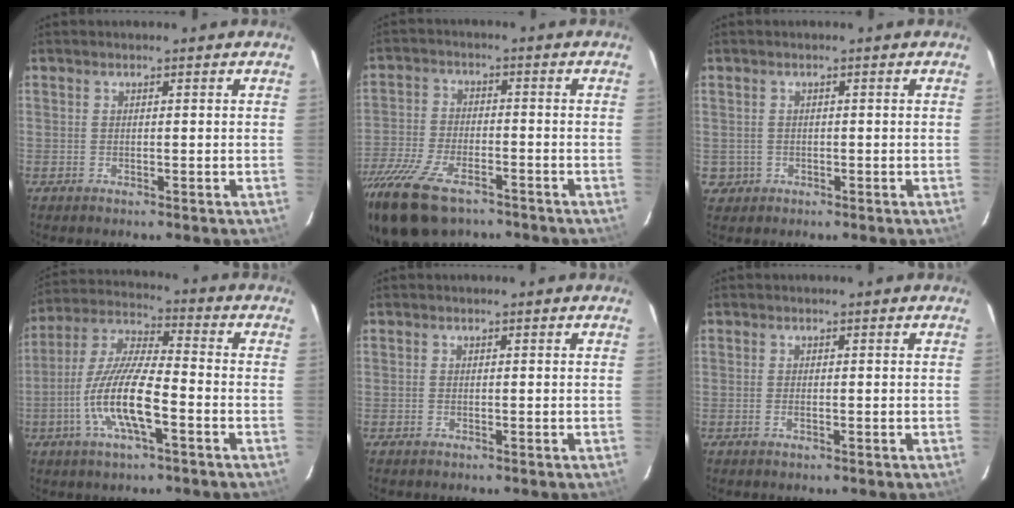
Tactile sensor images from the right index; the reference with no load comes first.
{"total": 17.1, "force": [-12.1, 7.4, 9.4], "torque": [-0.226, -0.039, -0.223]}
{"total": 2.6, "force": [-0.4, 2.6, 0.3], "torque": [-0.006, 0.005, 0.000]}
{"total": 13.2, "force": [-4.9, 2.9, 11.9], "torque": [-0.246, -0.003, -0.097]}
{"total": 0.7, "force": [-0.4, 0.5, 0.0], "torque": [0.001, 0.002, -0.007]}
{"total": 0.8, "force": [-0.4, 0.3, 0.7], "torque": [-0.015, 0.001, -0.007]}